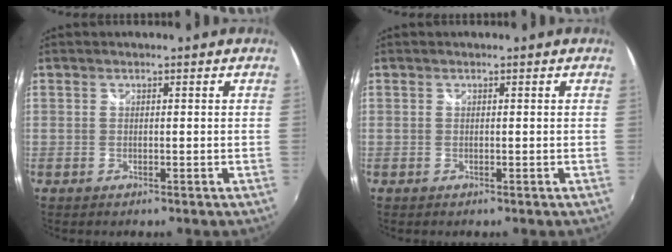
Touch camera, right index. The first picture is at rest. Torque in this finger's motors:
{"motor_torque": [-0.06, 0.06, 0.00, 0.00]}